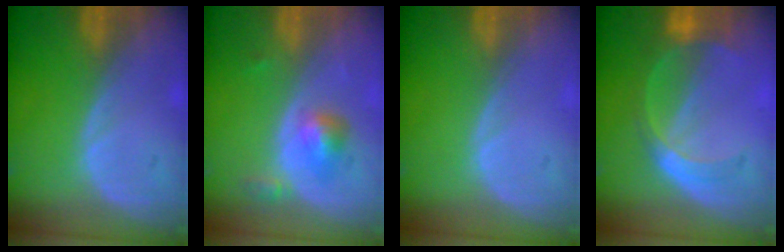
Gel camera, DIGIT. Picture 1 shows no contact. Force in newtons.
{"total": 3.7, "press": 3.7, "slide": 0.2}
{"total": 0.0}
{"total": 5.8, "press": 5.3, "slide": 2.3}